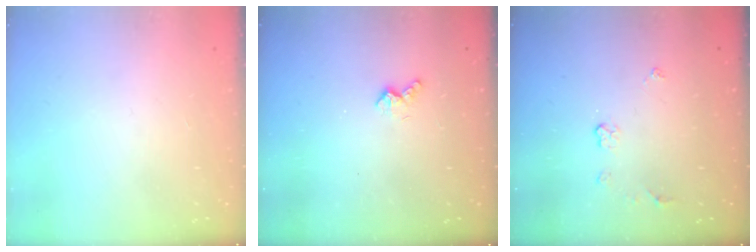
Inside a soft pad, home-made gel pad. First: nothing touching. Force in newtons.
{"total": 2.6, "press": 2.6, "slide": 0.6}
{"total": 3.7, "press": 3.7, "slide": 0.5}